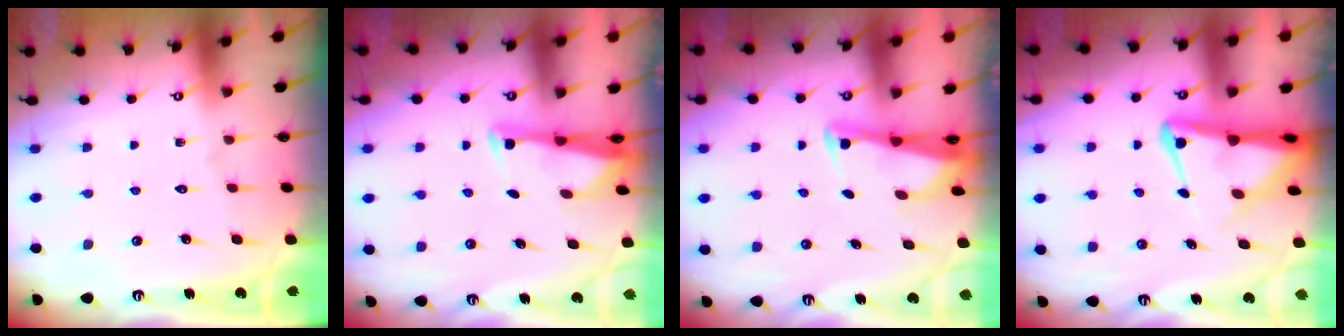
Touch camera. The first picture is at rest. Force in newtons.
{"total": 2.7, "press": 2.7, "slide": 0.6}
{"total": 2.5, "press": 2.5, "slide": 0.5}
{"total": 6.6, "press": 6.6, "slide": 0.7}